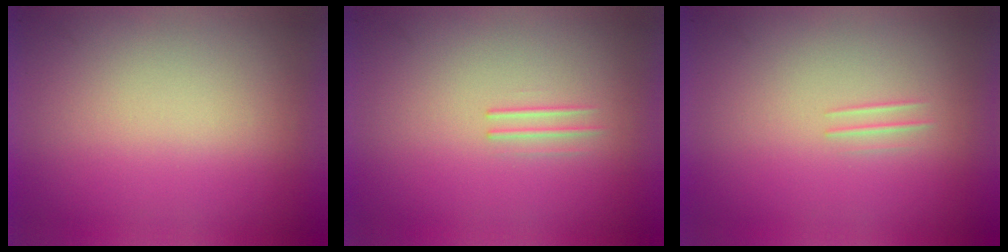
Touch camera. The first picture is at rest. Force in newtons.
{"total": 1.1}
{"total": 1.1}